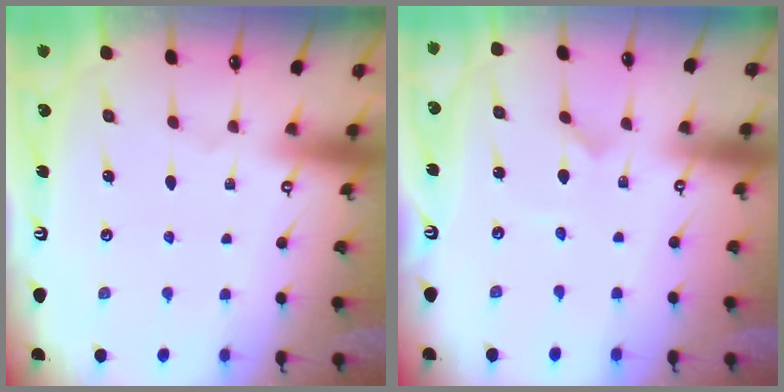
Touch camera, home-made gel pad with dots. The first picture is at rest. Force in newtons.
{"total": 0.0}